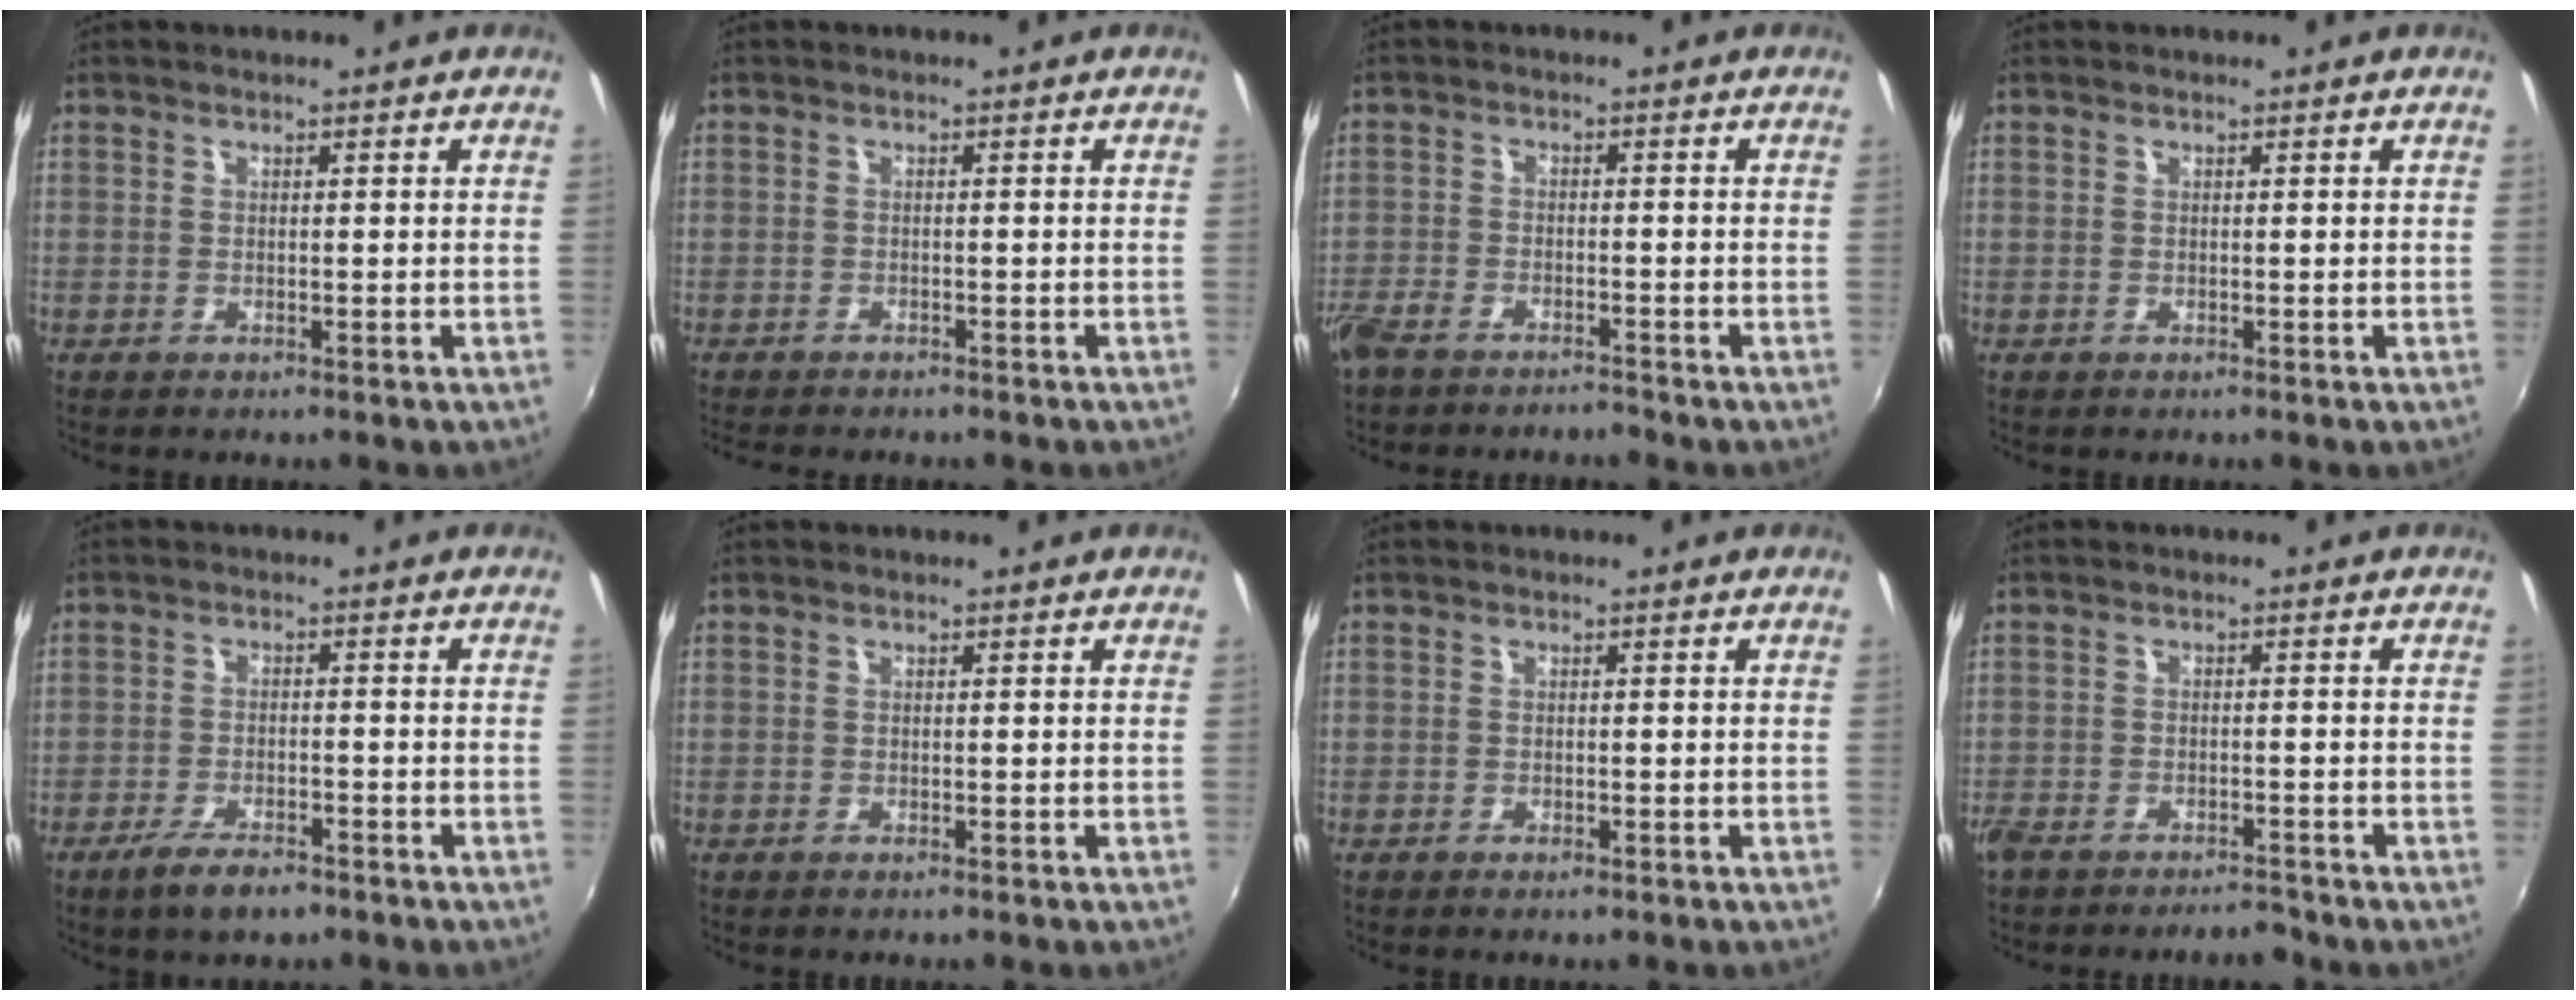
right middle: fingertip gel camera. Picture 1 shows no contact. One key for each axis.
{"total": 4.8, "fx": -4.2, "fy": 1.2, "fz": 1.9, "tx": -0.046, "ty": -0.019, "tz": -0.066}
{"total": 7.1, "fx": -6.1, "fy": 2.4, "fz": 2.9, "tx": -0.087, "ty": -0.022, "tz": -0.112}
{"total": 0.0}
{"total": 6.8, "fx": -4.8, "fy": 2.3, "fz": 4.1, "tx": -0.100, "ty": -0.014, "tz": -0.084}
{"total": 0.5, "fx": -0.4, "fy": 0.3, "fz": 0.3, "tx": -0.005, "ty": -0.004, "tz": -0.007}
{"total": 1.5, "fx": -1.0, "fy": 0.7, "fz": 0.9, "tx": -0.016, "ty": -0.005, "tz": -0.017}
{"total": 6.1, "fx": -5.4, "fy": 1.8, "fz": 2.1, "tx": -0.063, "ty": -0.009, "tz": -0.089}